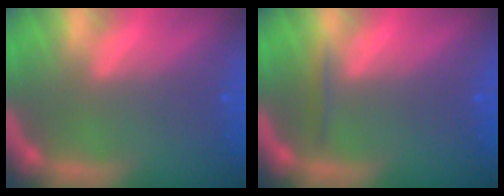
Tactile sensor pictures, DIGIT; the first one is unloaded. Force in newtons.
{"total": 0.9}